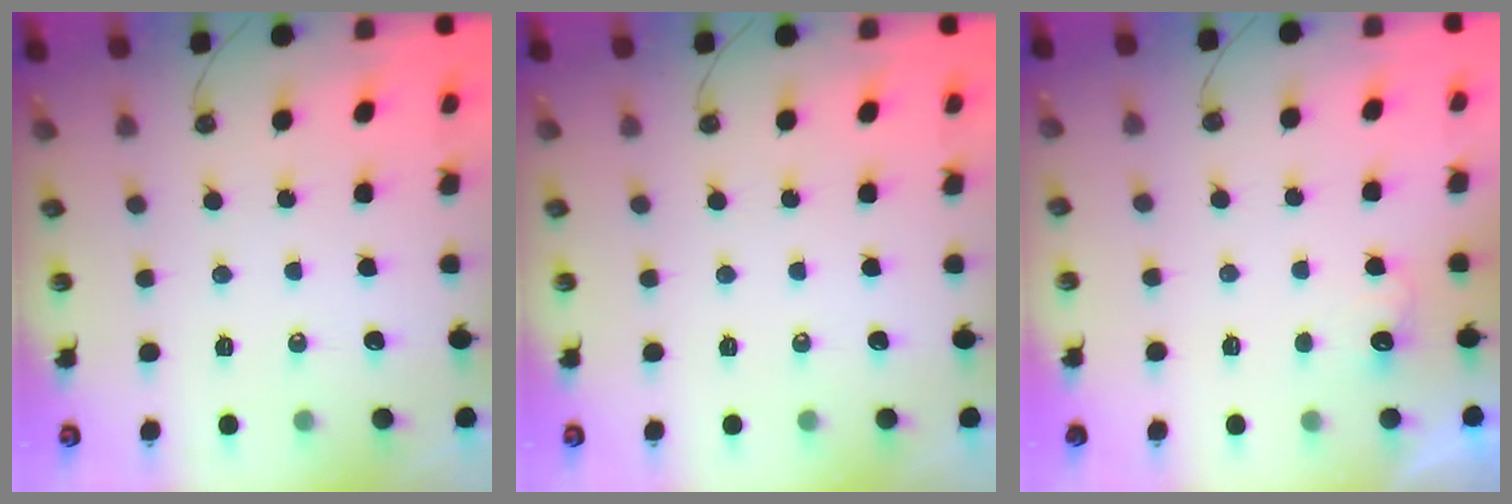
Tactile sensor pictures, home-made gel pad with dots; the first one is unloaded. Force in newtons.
{"total": 0.0}
{"total": 4.3, "press": 4.3, "slide": 0.8}